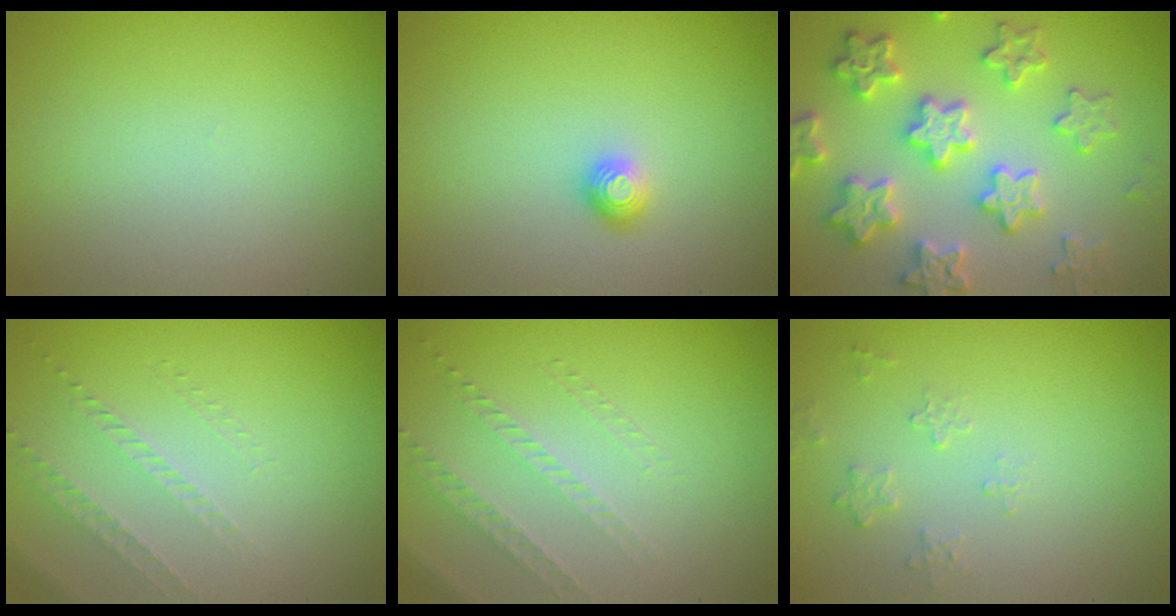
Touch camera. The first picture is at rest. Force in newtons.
{"total": 1.1, "press": 1.0, "slide": 0.5}
{"total": 6.1, "press": 6.0, "slide": 1.3}
{"total": 1.3, "press": 0.9, "slide": 0.9}
{"total": 1.4, "press": 1.0, "slide": 0.9}
{"total": 1.2, "press": 0.8, "slide": 0.9}